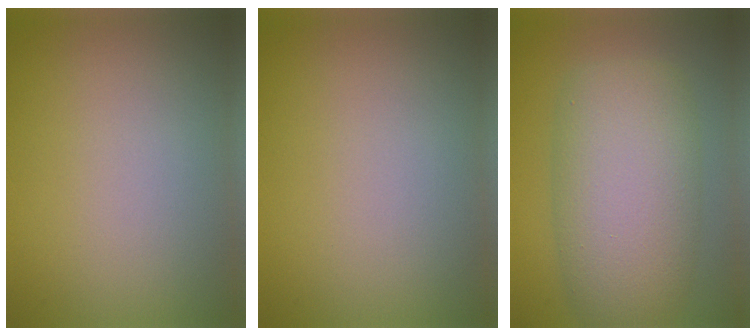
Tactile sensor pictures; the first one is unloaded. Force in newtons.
{"total": 0.0}
{"total": 9.3, "press": 9.3, "slide": 0.2}